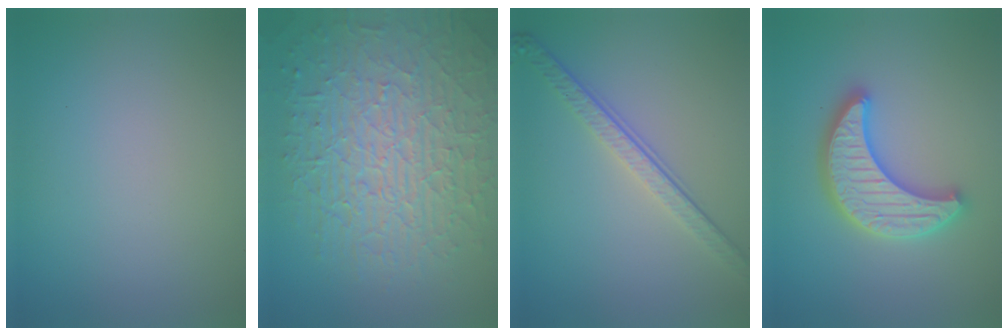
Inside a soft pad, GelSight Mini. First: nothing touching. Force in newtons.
{"total": 10.3, "press": 6.6, "slide": 8.0}
{"total": 3.9, "press": 2.7, "slide": 2.8}
{"total": 5.3, "press": 5.2, "slide": 0.9}